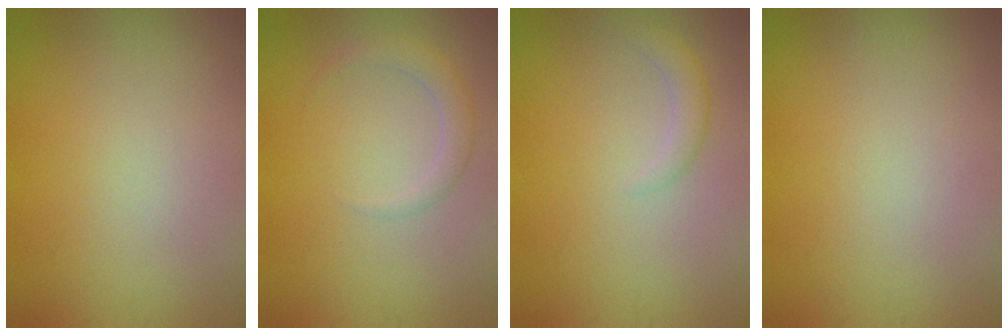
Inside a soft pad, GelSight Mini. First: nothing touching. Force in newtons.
{"total": 1.9, "press": 1.9, "slide": 0.2}
{"total": 1.5, "press": 1.5, "slide": 0.1}
{"total": 0.0}